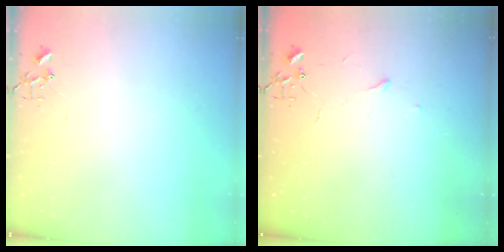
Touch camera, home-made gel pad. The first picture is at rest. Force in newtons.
{"total": 3.3, "press": 3.3, "slide": 0.5}